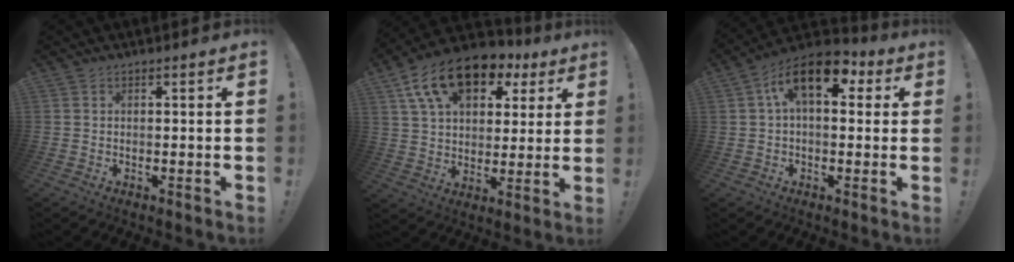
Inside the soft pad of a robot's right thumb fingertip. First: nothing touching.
{"total": 17.5, "force": [9.7, 10.3, 10.3], "torque": [-0.170, -0.046, 0.176]}
{"total": 14.0, "force": [5.4, 6.9, 10.9], "torque": [-0.182, -0.008, 0.094]}